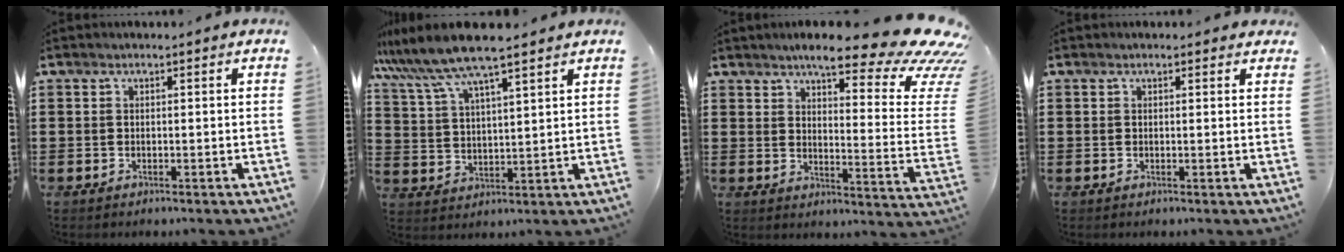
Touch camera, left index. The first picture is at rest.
{"total": 8.5, "force": [7.1, 0.6, 4.7], "torque": [-0.115, -0.025, 0.125]}
{"total": 13.2, "force": [9.7, 2.1, 8.8], "torque": [-0.143, -0.065, 0.156]}
{"total": 0.5, "force": [0.3, 0.4, 0.2], "torque": [-0.006, 0.005, 0.004]}